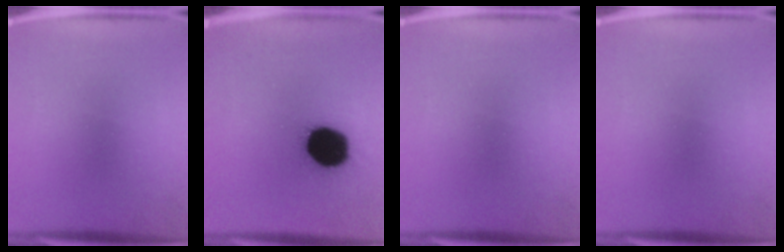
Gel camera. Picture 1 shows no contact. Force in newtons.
{"total": 19.8}
{"total": 0.0}
{"total": 0.0}